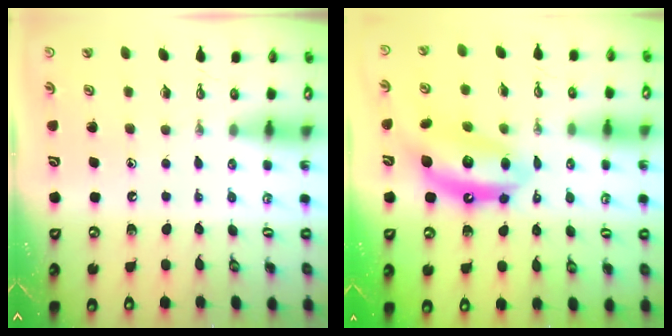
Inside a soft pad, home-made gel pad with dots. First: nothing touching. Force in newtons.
{"total": 11.7, "press": 11.7, "slide": 0.9}